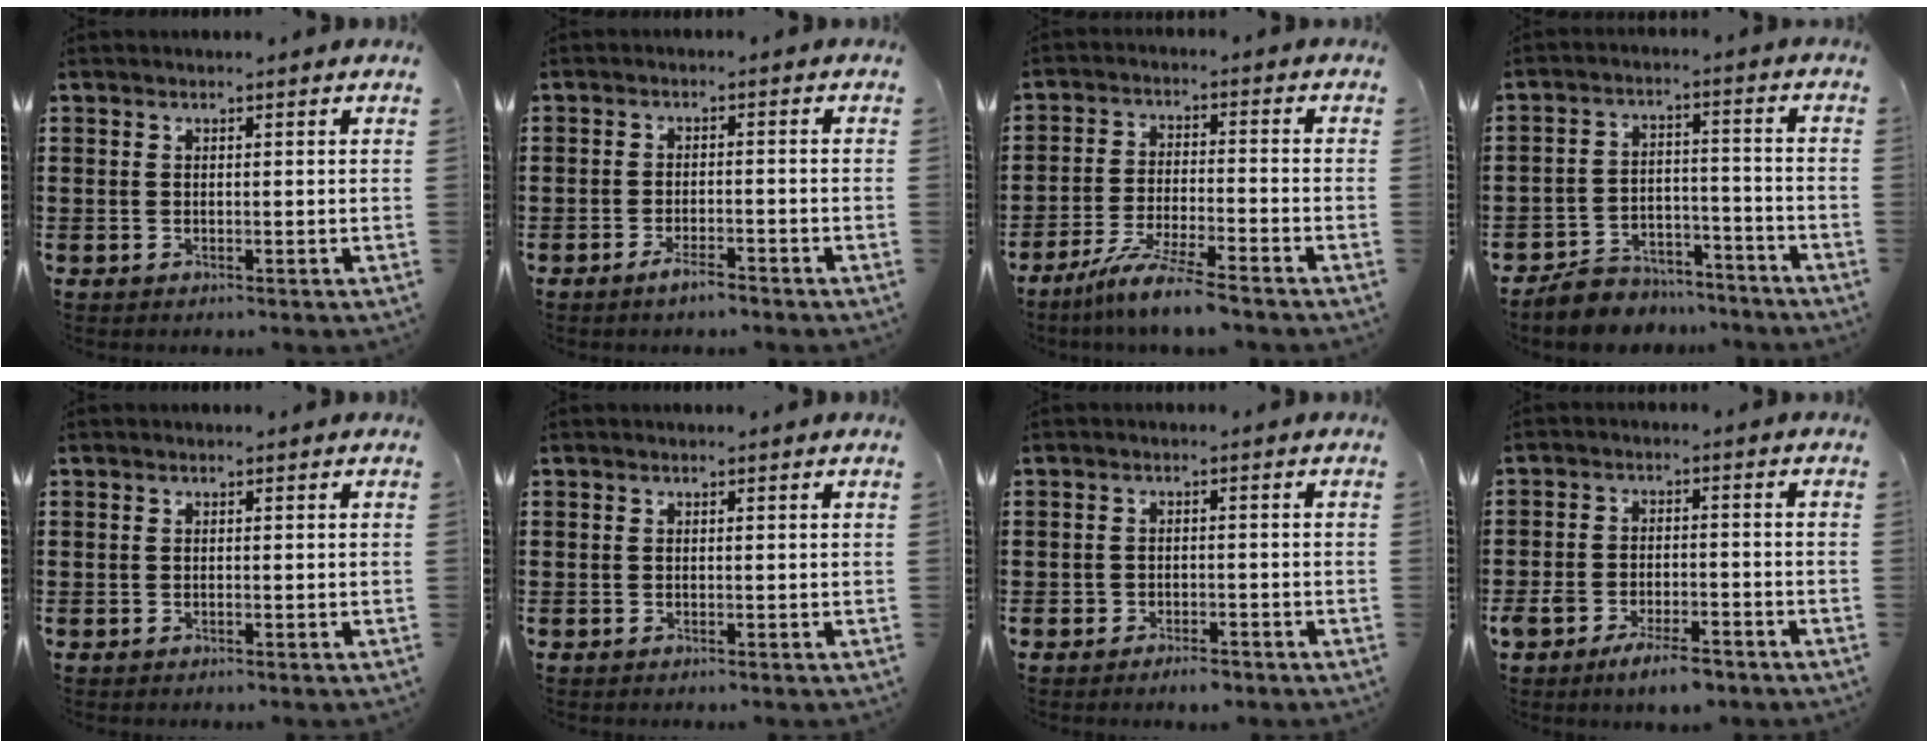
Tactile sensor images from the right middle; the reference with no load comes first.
{"total": 2.7, "force": [-2.1, 0.5, 1.7], "torque": [-0.027, 0.004, -0.038]}
{"total": 6.9, "force": [-6.0, -0.4, 3.4], "torque": [-0.070, -0.015, -0.113]}
{"total": 6.2, "force": [-6.0, 1.5, 0.5], "torque": [-0.006, 0.019, -0.119]}
{"total": 0.0}
{"total": 0.0}
{"total": 1.9, "force": [-1.7, 0.6, 0.3], "torque": [-0.013, 0.002, -0.036]}
{"total": 5.1, "force": [-4.0, 1.5, 2.8], "torque": [-0.065, 0.001, -0.081]}